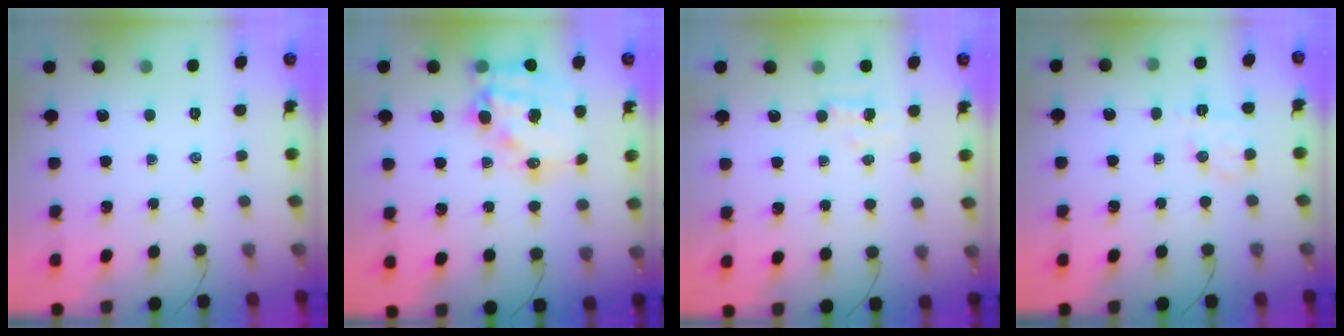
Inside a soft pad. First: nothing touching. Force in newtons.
{"total": 16.8, "press": 16.4, "slide": 3.7}
{"total": 2.7, "press": 2.6, "slide": 0.7}
{"total": 7.9, "press": 7.8, "slide": 1.4}